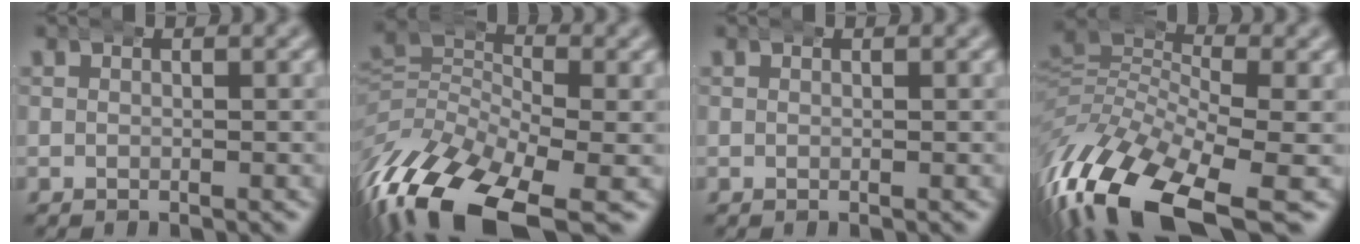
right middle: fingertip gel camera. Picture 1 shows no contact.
{"total": 10.3, "force": [-4.7, 6.2, 6.8], "torque": [-0.149, -0.034, -0.067]}
{"total": 0.0}
{"total": 12.5, "force": [-5.1, 7.6, 8.5], "torque": [-0.199, -0.054, -0.063]}